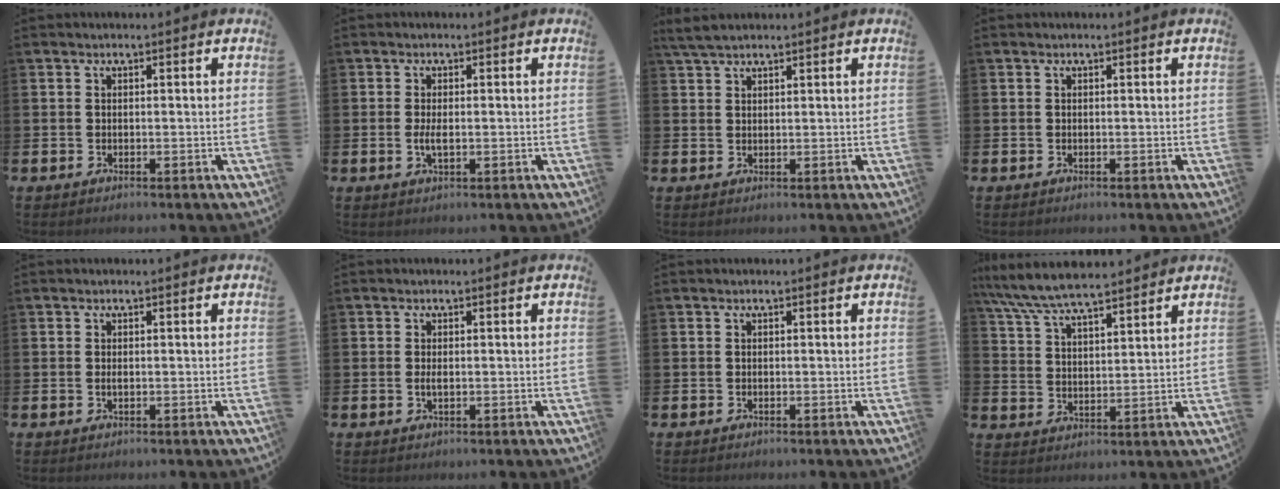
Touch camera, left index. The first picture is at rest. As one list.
[{"total": 2.1, "force": [-0.2, 0.8, 1.9], "torque": [-0.030, -0.001, -0.005]}, {"total": 3.0, "force": [2.5, 0.8, 1.5], "torque": [-0.033, 0.000, 0.046]}, {"total": 0.0}, {"total": 0.7, "force": [0.0, 0.3, 0.6], "torque": [-0.015, 0.002, 0.000]}, {"total": 1.2, "force": [0.0, 0.5, 1.1], "torque": [-0.018, 0.000, -0.003]}, {"total": 0.0}, {"total": 7.6, "force": [7.2, 1.2, 2.3], "torque": [-0.075, -0.030, 0.131]}]